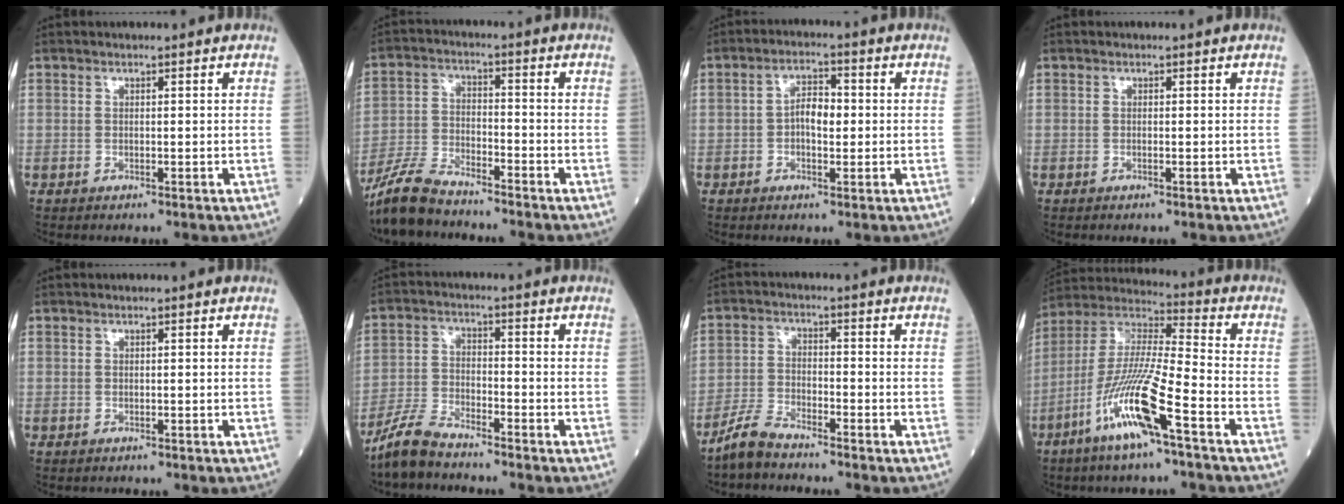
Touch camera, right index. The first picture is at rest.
{"total": 8.5, "force": [-7.6, 1.6, 3.5], "torque": [-0.080, -0.019, -0.145]}
{"total": 4.3, "force": [-0.3, 2.0, 3.7], "torque": [-0.065, 0.011, -0.007]}
{"total": 0.0}
{"total": 0.0}
{"total": 6.3, "force": [-5.7, 1.1, 2.4], "torque": [-0.056, -0.015, -0.114]}
{"total": 4.8, "force": [-4.4, 0.7, 1.8], "torque": [-0.041, -0.011, -0.090]}
{"total": 14.7, "force": [-7.2, 0.7, 12.8], "torque": [-0.267, -0.015, -0.143]}